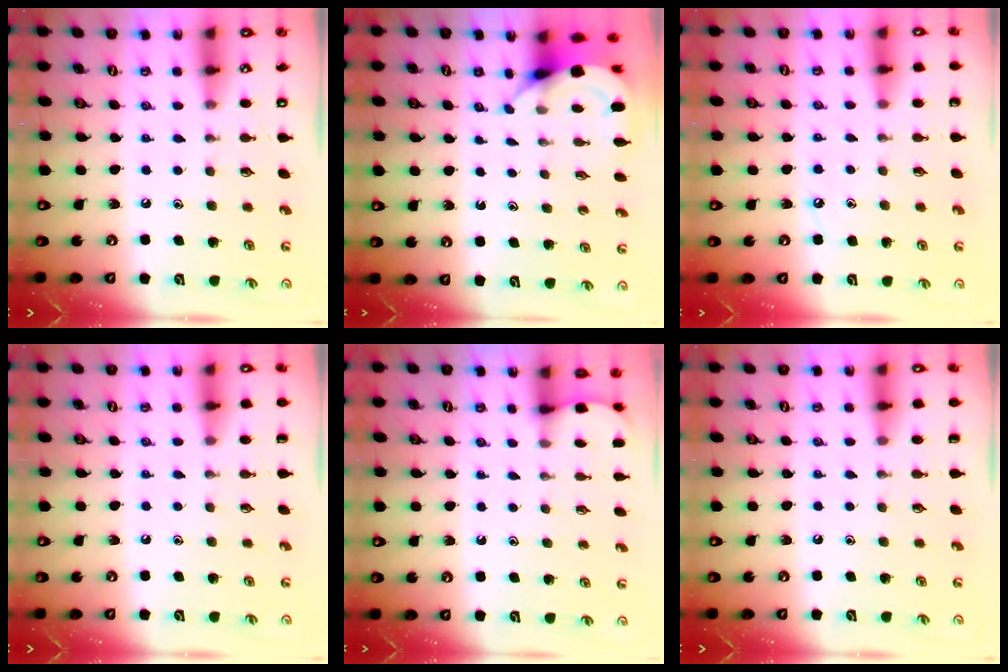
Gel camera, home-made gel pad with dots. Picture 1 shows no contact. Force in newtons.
{"total": 3.6, "press": 3.6, "slide": 0.2}
{"total": 4.0, "press": 4.0, "slide": 0.2}
{"total": 0.0}
{"total": 1.7, "press": 1.6, "slide": 0.2}
{"total": 0.0}